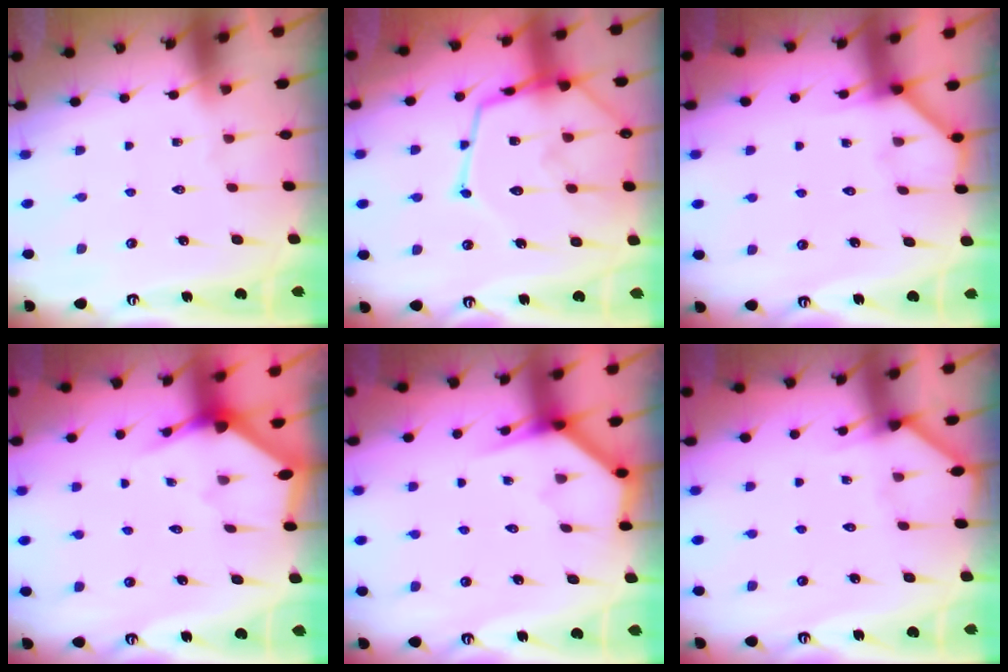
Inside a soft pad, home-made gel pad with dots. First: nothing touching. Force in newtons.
{"total": 19.8, "press": 19.7, "slide": 1.9}
{"total": 2.9, "press": 2.9, "slide": 0.5}
{"total": 2.9, "press": 2.9, "slide": 0.2}
{"total": 3.9, "press": 3.9, "slide": 0.2}
{"total": 2.6, "press": 2.6, "slide": 0.1}